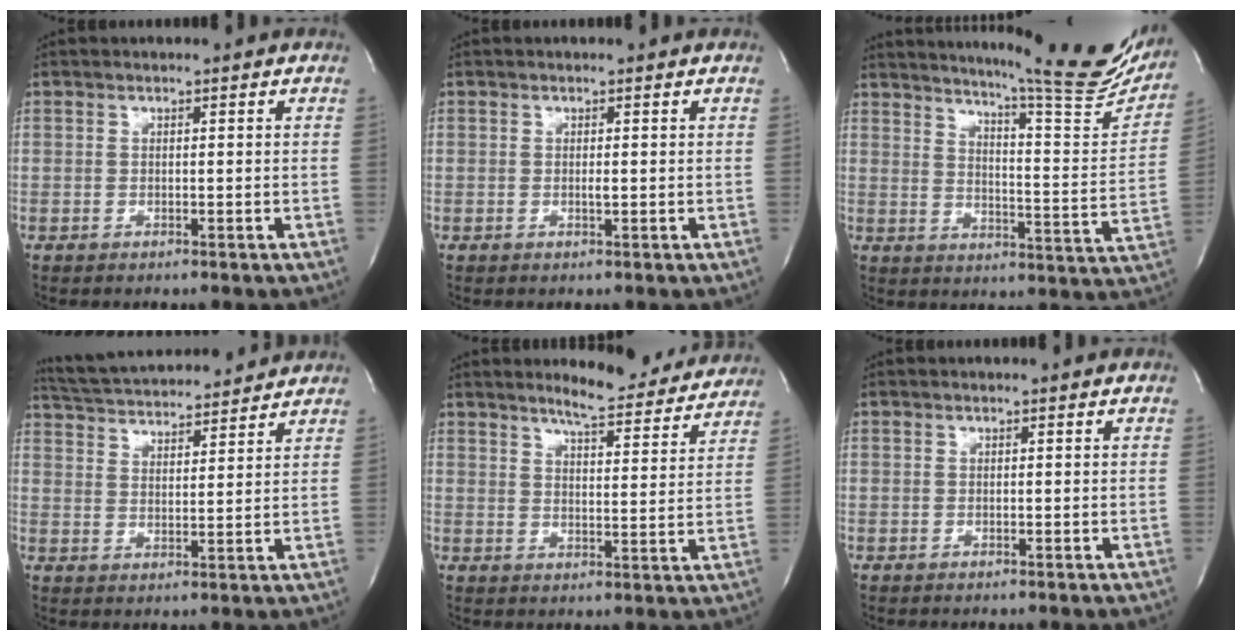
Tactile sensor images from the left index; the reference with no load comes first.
{"total": 0.6, "force": [-0.2, 0.0, 0.5], "torque": [-0.014, -0.007, -0.005]}
{"total": 22.9, "force": [20.1, 1.3, 10.7], "torque": [-0.156, -0.083, 0.247]}
{"total": 15.6, "force": [14.7, 2.1, 4.9], "torque": [-0.092, 0.029, 0.225]}
{"total": 10.4, "force": [9.9, 1.5, 3.1], "torque": [-0.040, -0.017, 0.120]}
{"total": 0.0}